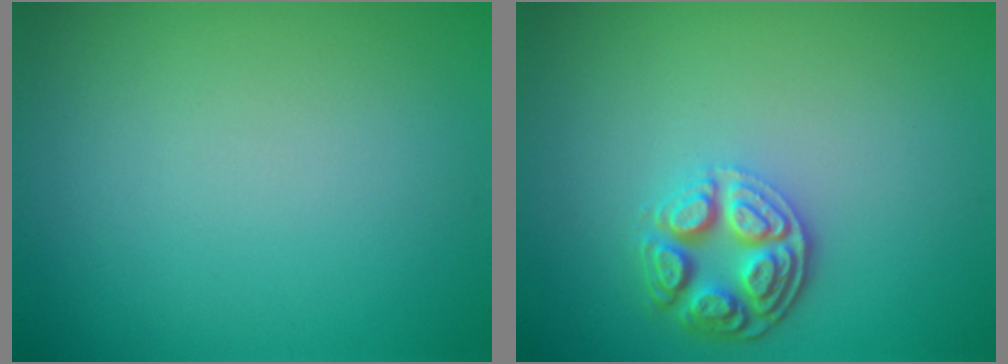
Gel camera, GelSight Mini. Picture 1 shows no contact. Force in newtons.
{"total": 3.7, "press": 3.1, "slide": 2.0}